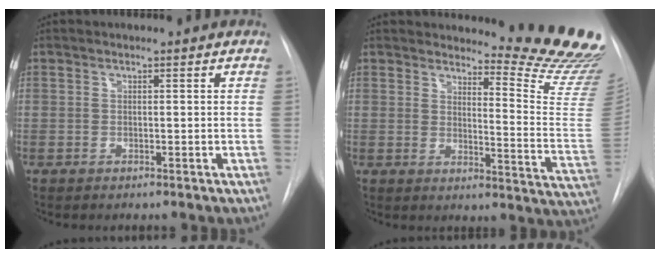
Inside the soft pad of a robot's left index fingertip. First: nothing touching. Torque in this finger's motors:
{"motor_torque": [0.92, -1.20, 0.14, 0.00]}